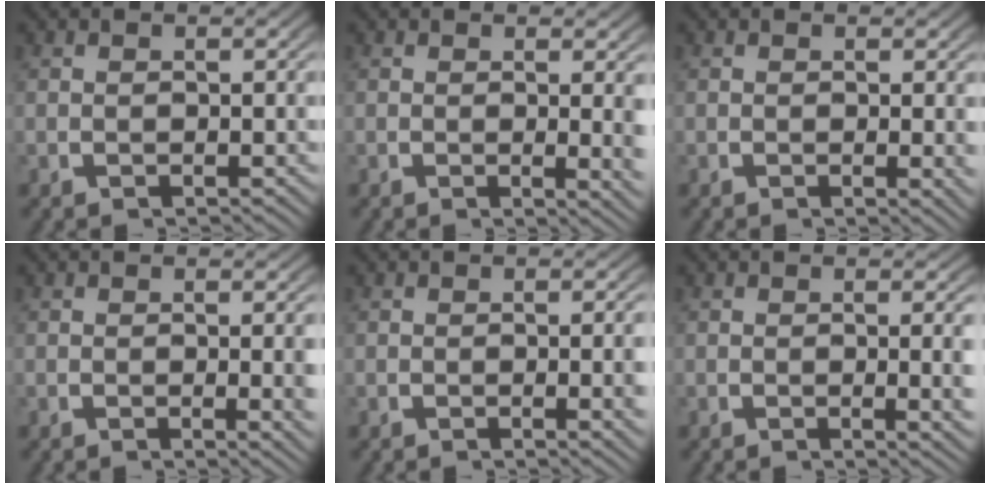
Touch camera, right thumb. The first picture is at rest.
{"total": 2.6, "force": [0.2, 0.6, 2.6], "torque": [-0.027, -0.009, 0.004]}
{"total": 1.2, "force": [0.1, 0.1, 1.1], "torque": [-0.013, -0.005, 0.002]}
{"total": 2.1, "force": [0.1, 0.2, 2.0], "torque": [-0.021, -0.003, 0.002]}
{"total": 2.2, "force": [-0.1, 0.3, 2.1], "torque": [-0.020, 0.002, -0.003]}
{"total": 2.9, "force": [0.0, 0.5, 2.9], "torque": [-0.026, 0.000, 0.000]}